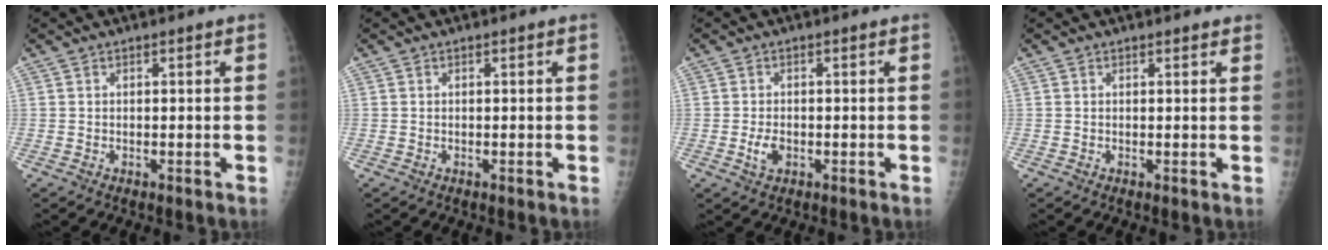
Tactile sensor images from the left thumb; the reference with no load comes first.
{"total": 0.0}
{"total": 2.9, "force": [-0.9, 1.8, 2.1], "torque": [-0.038, 0.002, -0.015]}
{"total": 1.0, "force": [0.9, 0.3, 0.3], "torque": [0.000, -0.002, 0.008]}